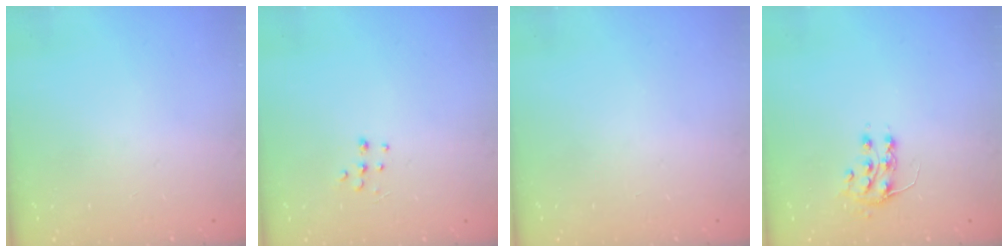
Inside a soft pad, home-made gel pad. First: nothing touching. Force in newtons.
{"total": 5.2, "press": 5.2, "slide": 0.7}
{"total": 0.0}
{"total": 7.3, "press": 7.3, "slide": 0.4}